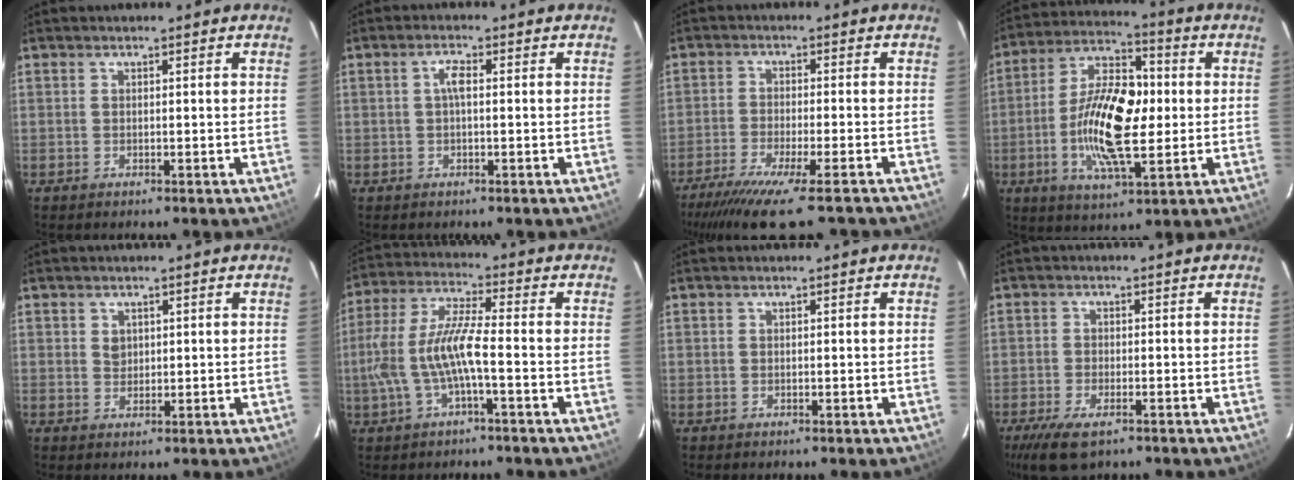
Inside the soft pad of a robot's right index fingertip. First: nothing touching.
{"total": 2.1, "force": [0.1, 0.7, 2.0], "torque": [-0.043, 0.007, 0.001]}
{"total": 14.7, "force": [-12.0, 1.6, 8.3], "torque": [-0.173, -0.048, -0.193]}
{"total": 16.2, "force": [-1.3, 6.8, 14.7], "torque": [-0.283, 0.006, -0.031]}
{"total": 1.7, "force": [0.8, 1.5, 0.5], "torque": [-0.004, 0.004, 0.015]}
{"total": 10.2, "force": [-2.5, 1.7, 9.8], "torque": [-0.213, 0.003, -0.042]}
{"total": 0.0}
{"total": 7.7, "force": [-5.0, 3.2, 5.0], "torque": [-0.124, -0.025, -0.091]}